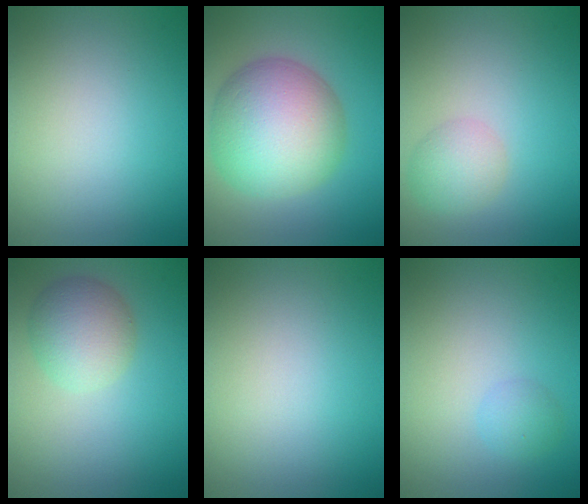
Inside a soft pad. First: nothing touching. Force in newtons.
{"total": 10.5, "press": 10.5, "slide": 0.3}
{"total": 2.6, "press": 2.6, "slide": 0.1}
{"total": 4.0, "press": 4.0, "slide": 0.2}
{"total": 0.0}
{"total": 1.4, "press": 1.3, "slide": 0.2}